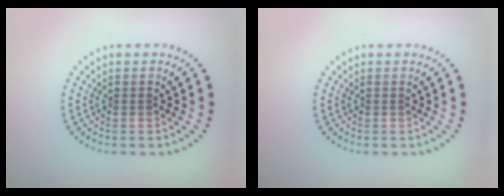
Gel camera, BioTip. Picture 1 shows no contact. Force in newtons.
{"total": 0.0}